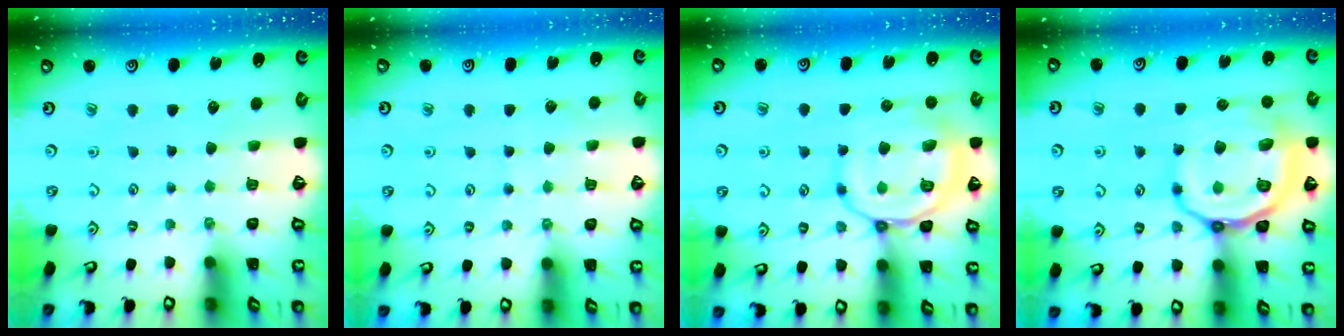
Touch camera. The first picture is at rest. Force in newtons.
{"total": 5.1, "press": 5.1, "slide": 0.5}
{"total": 16.1, "press": 16.0, "slide": 1.5}
{"total": 17.7, "press": 17.6, "slide": 1.8}